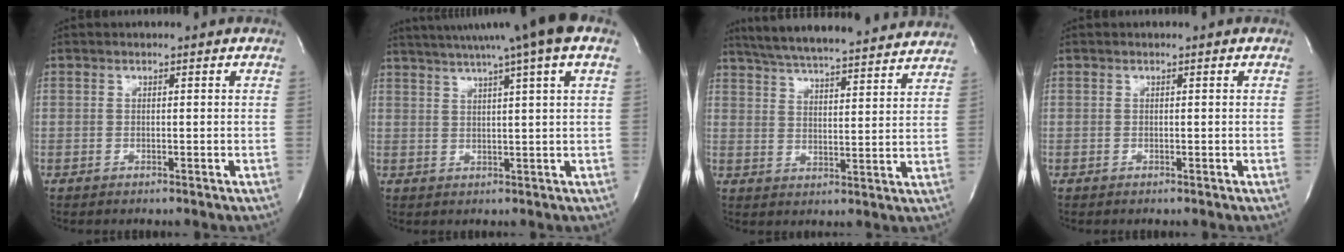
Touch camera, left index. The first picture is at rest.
{"total": 13.3, "force": [9.6, -1.0, 9.2], "torque": [-0.153, 0.029, 0.124]}
{"total": 24.1, "force": [22.0, 2.5, 9.6], "torque": [-0.161, 0.001, 0.296]}
{"total": 0.0}